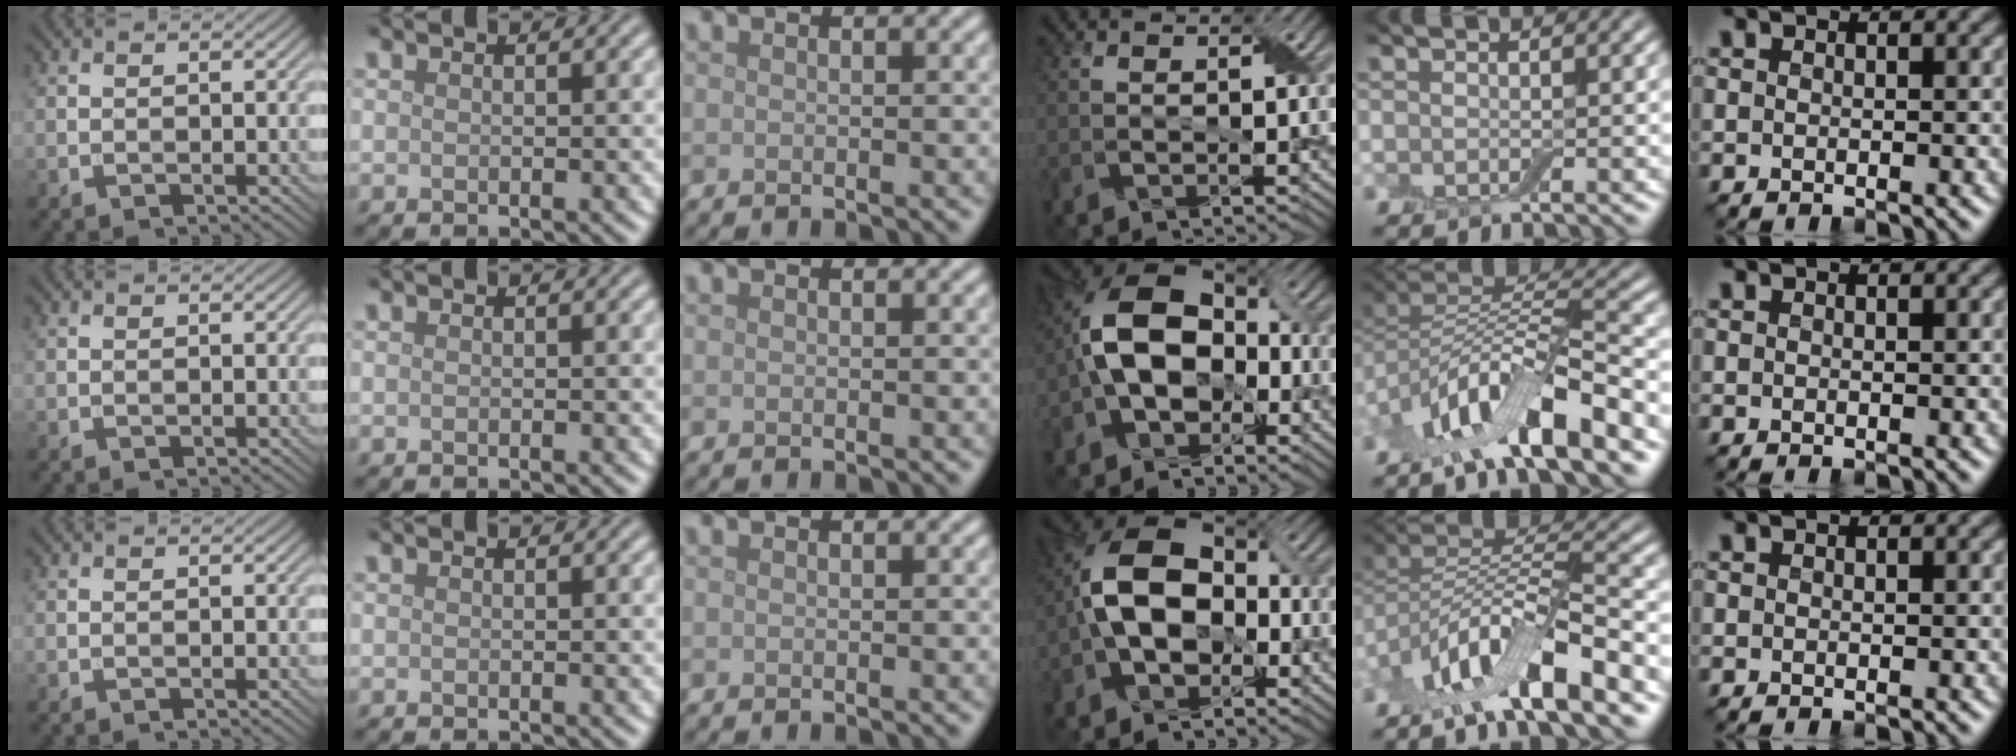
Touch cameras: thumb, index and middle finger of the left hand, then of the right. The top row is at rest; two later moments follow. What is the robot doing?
{"motion": "fold", "object": "cloth"}